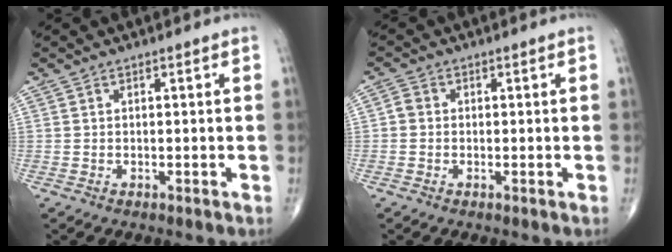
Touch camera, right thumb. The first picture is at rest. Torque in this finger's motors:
{"motor_torque": [-0.01, -0.01, -0.35, -0.26, 0.04]}